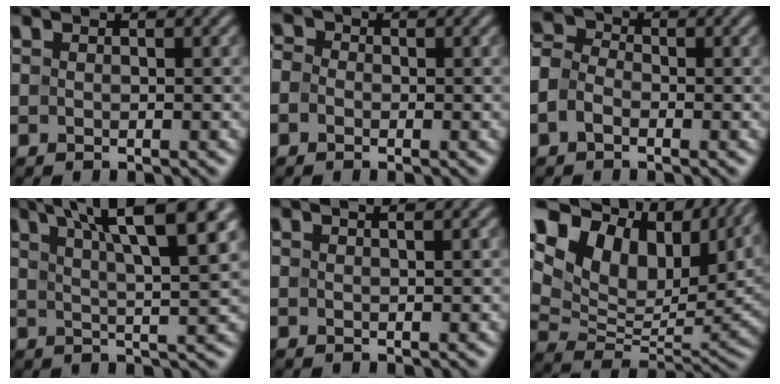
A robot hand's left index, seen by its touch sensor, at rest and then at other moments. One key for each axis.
{"total": 2.0, "fx": 0.0, "fy": 1.8, "fz": 0.9, "tx": -0.001, "ty": 0.009, "tz": -0.026}
{"total": 2.9, "fx": -0.9, "fy": 2.2, "fz": 1.7, "tx": -0.036, "ty": 0.011, "tz": -0.032}
{"total": 10.6, "fx": 5.7, "fy": 2.4, "fz": 8.6, "tx": -0.106, "ty": 0.025, "tz": 0.078}
{"total": 1.8, "fx": 1.0, "fy": 0.6, "fz": 1.4, "tx": -0.016, "ty": 0.001, "tz": 0.002}
{"total": 16.8, "fx": 8.5, "fy": 9.8, "fz": 10.6, "tx": -0.204, "ty": 0.018, "tz": 0.165}